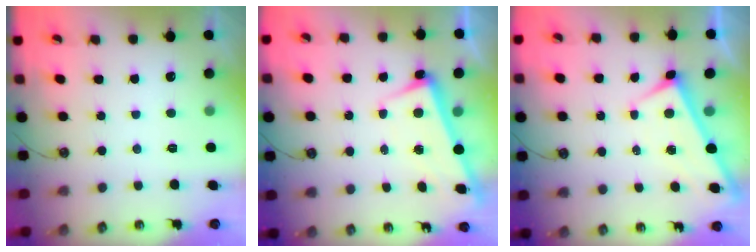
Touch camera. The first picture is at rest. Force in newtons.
{"total": 2.6, "press": 2.4, "slide": 0.9}
{"total": 1.3, "press": 1.3, "slide": 0.4}